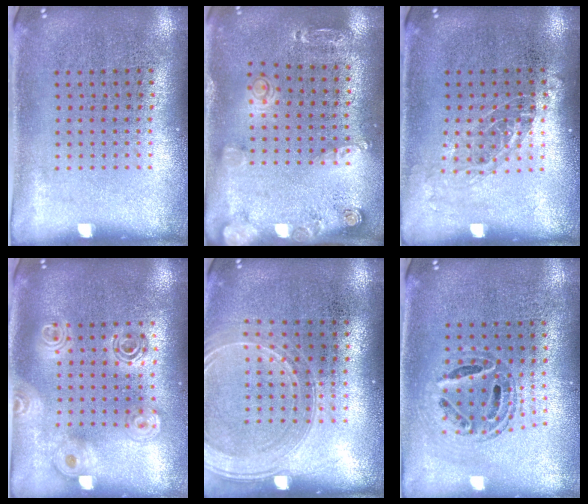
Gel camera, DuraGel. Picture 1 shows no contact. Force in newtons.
{"total": 1.4, "press": 1.4, "slide": 0.4}
{"total": 1.0, "press": 0.9, "slide": 0.5}
{"total": 1.8, "press": 1.6, "slide": 0.9}
{"total": 1.6, "press": 1.6, "slide": 0.3}
{"total": 0.7, "press": 0.7, "slide": 0.1}